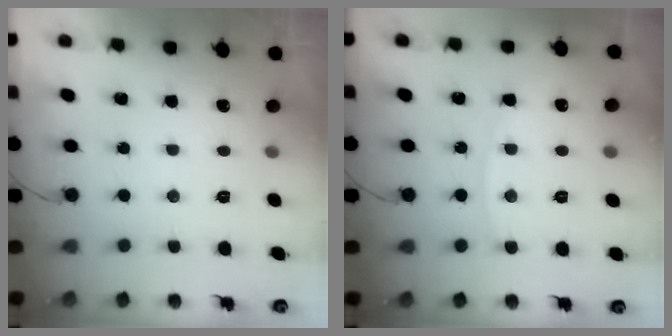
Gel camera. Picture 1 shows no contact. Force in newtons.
{"total": 6.4, "press": 6.4, "slide": 0.7}